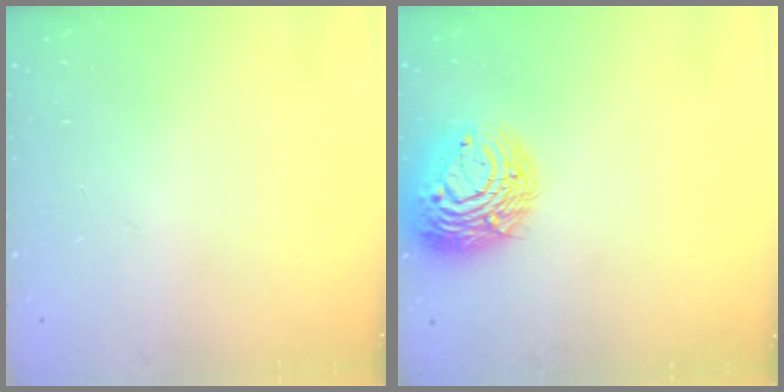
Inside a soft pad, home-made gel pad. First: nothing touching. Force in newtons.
{"total": 14.0, "press": 13.9, "slide": 1.5}